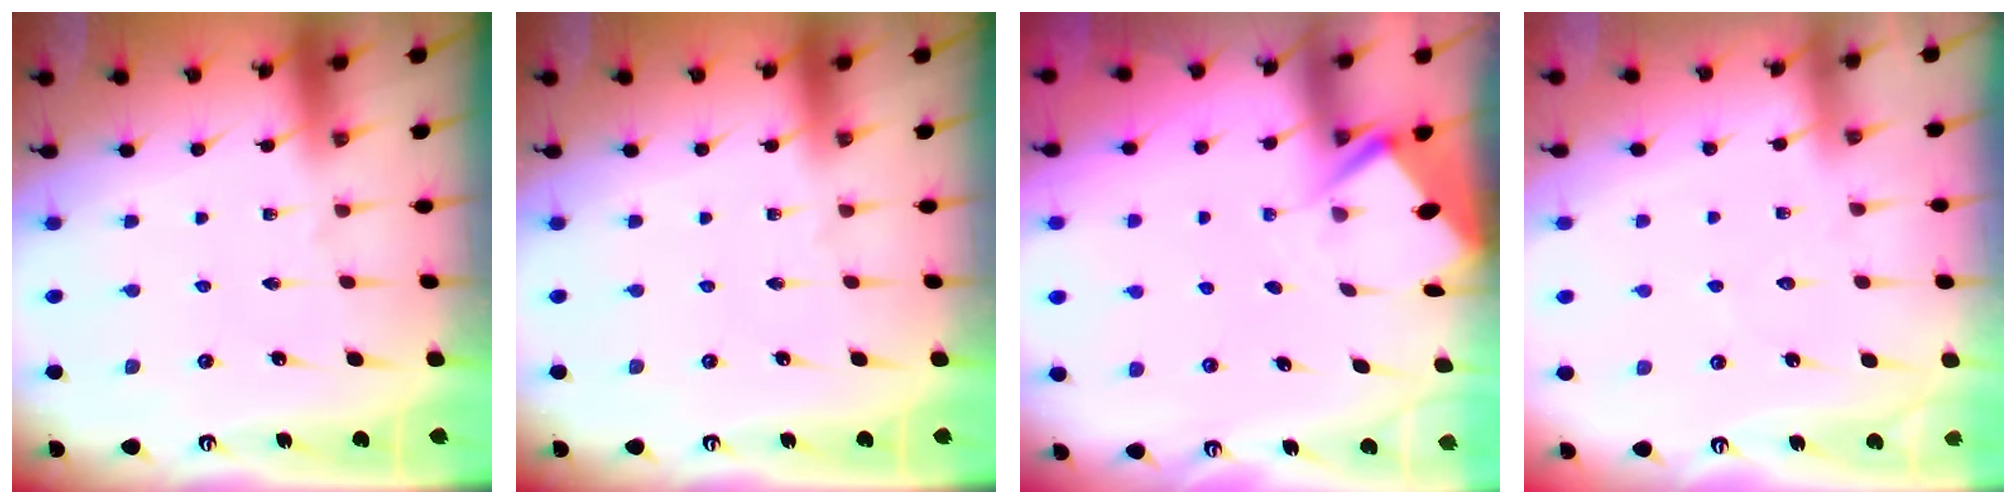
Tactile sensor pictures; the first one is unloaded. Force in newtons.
{"total": 0.0}
{"total": 2.8, "press": 2.8, "slide": 0.4}
{"total": 4.2, "press": 4.2, "slide": 0.5}